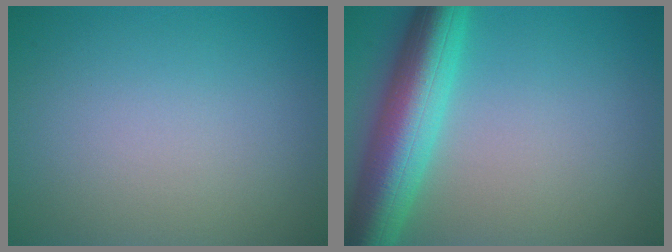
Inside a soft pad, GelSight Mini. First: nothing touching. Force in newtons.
{"total": 8.5, "press": 8.5, "slide": 0.4}